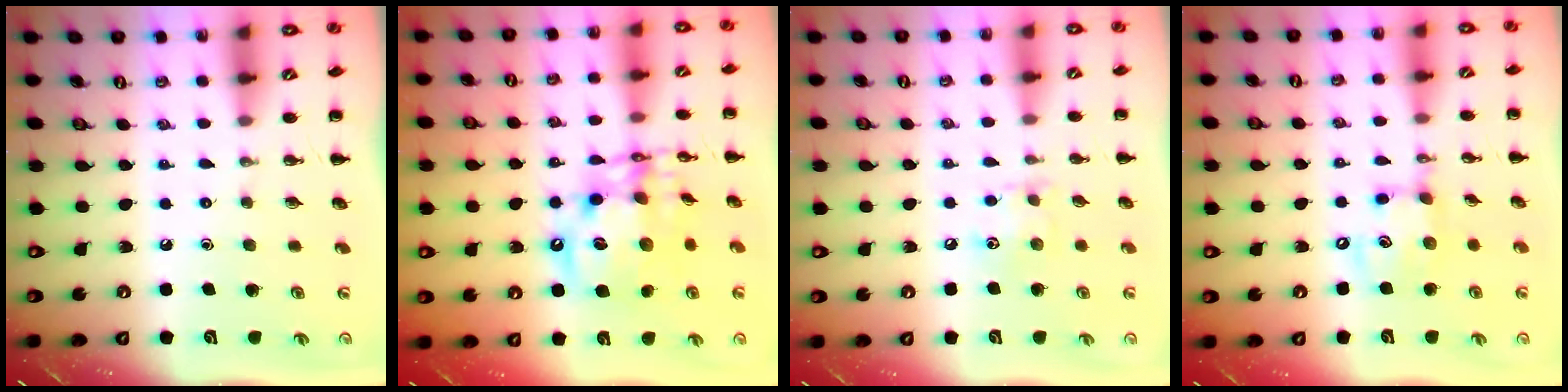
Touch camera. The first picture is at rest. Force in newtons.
{"total": 15.4, "press": 15.1, "slide": 3.1}
{"total": 7.2, "press": 7.1, "slide": 1.0}
{"total": 10.5, "press": 10.4, "slide": 1.6}